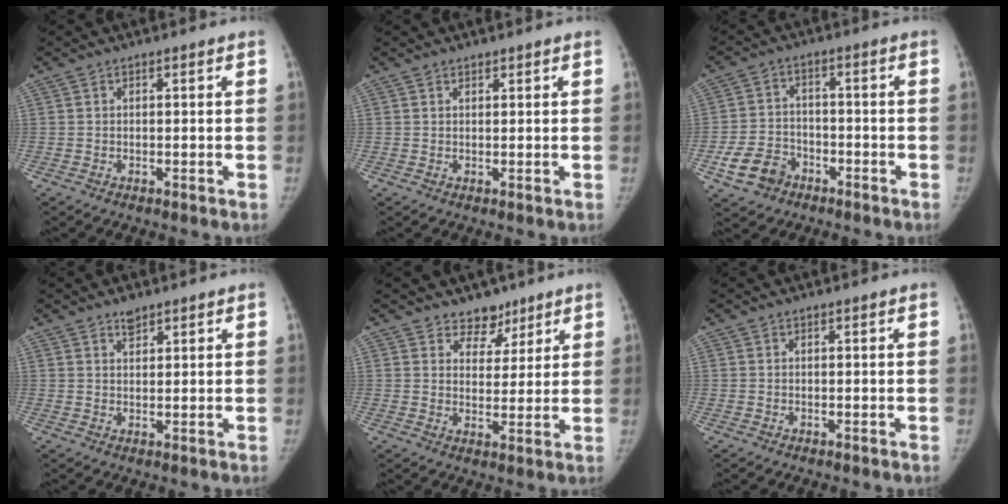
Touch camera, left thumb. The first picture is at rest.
{"total": 0.9, "force": [0.8, 0.4, 0.1], "torque": [0.003, -0.006, 0.011]}
{"total": 7.6, "force": [-3.9, 5.7, 3.0], "torque": [-0.044, 0.023, -0.068]}
{"total": 2.4, "force": [1.9, 1.1, 1.0], "torque": [-0.007, -0.011, 0.031]}
{"total": 5.4, "force": [4.1, 3.4, 0.7], "torque": [0.024, -0.029, 0.065]}
{"total": 0.0}